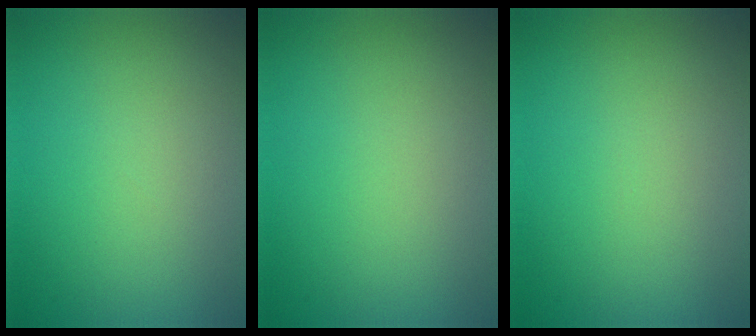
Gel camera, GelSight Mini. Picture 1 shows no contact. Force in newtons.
{"total": 0.0}
{"total": 0.0}